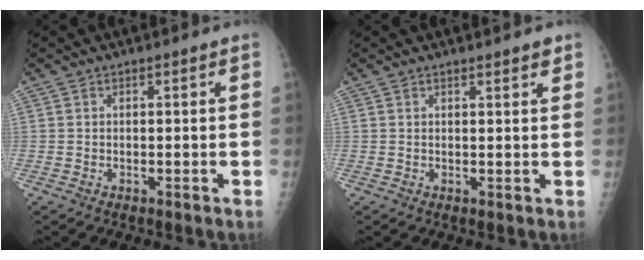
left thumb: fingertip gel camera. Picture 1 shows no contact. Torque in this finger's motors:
{"motor_torque": [-0.29, -0.21, -0.56, 0.00, 0.01]}